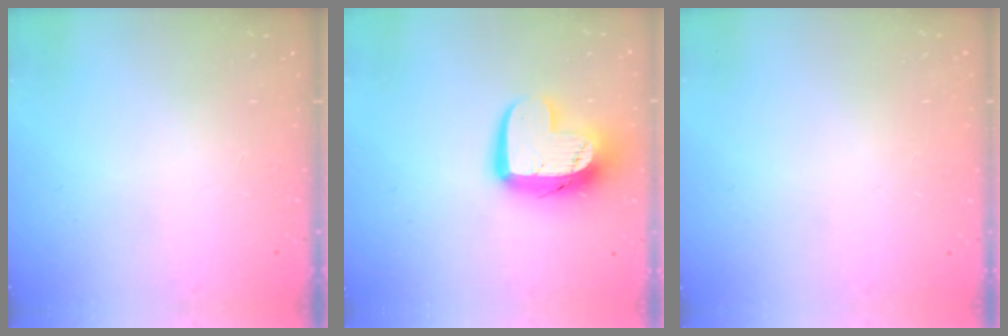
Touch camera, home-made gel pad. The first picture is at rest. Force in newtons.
{"total": 15.1, "press": 15.0, "slide": 1.2}
{"total": 0.6, "press": 0.6, "slide": 0.1}